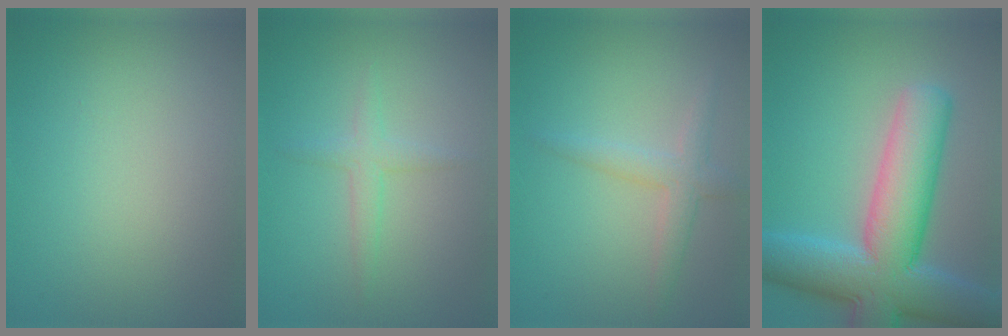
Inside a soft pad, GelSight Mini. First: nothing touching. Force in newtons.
{"total": 1.6, "press": 1.6, "slide": 0.1}
{"total": 2.4, "press": 2.4, "slide": 0.1}
{"total": 11.8, "press": 11.8, "slide": 0.7}